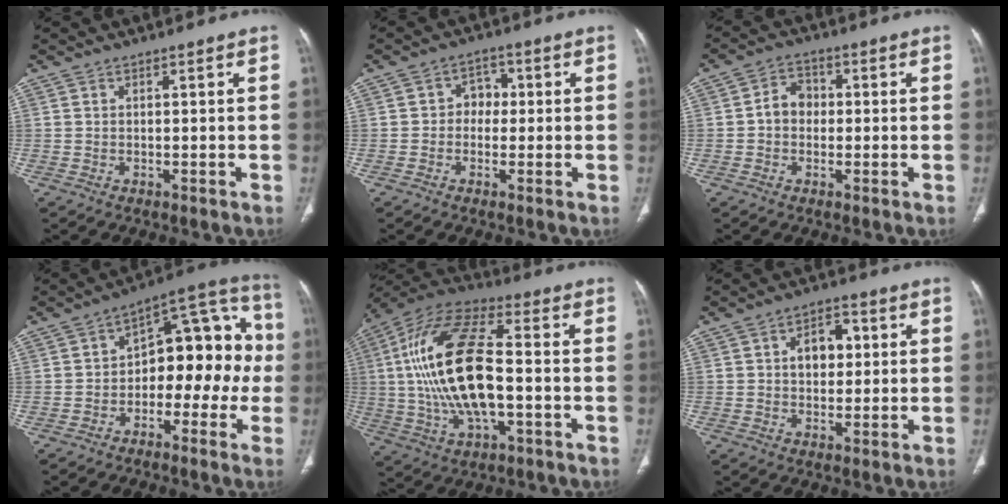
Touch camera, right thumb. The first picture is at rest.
{"total": 4.0, "force": [-0.1, 3.4, 2.2], "torque": [-0.003, 0.014, -0.012]}
{"total": 5.0, "force": [-0.2, 4.1, 2.8], "torque": [-0.029, 0.017, -0.014]}
{"total": 16.3, "force": [-1.9, 9.8, 13.0], "torque": [-0.116, 0.062, -0.040]}
{"total": 21.7, "force": [-0.7, 9.8, 19.4], "torque": [-0.393, 0.023, -0.014]}
{"total": 7.2, "force": [1.3, 4.9, 5.1], "torque": [-0.053, 0.011, 0.017]}